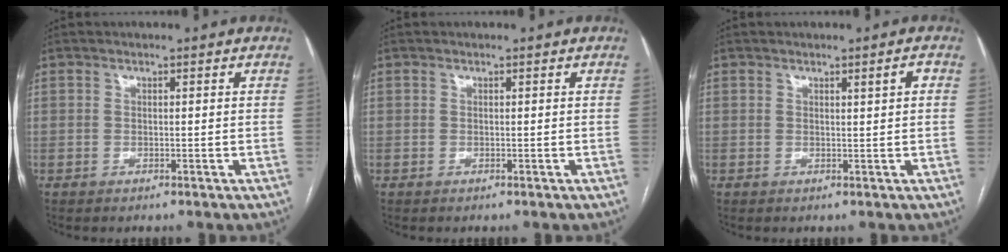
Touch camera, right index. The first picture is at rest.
{"total": 0.0}
{"total": 1.4, "force": [0.5, 0.0, 1.3], "torque": [-0.020, 0.000, 0.007]}